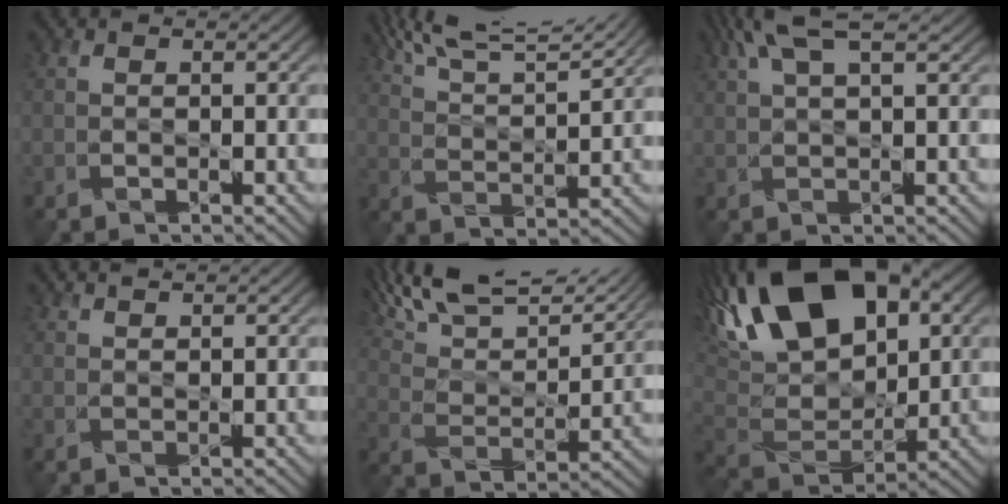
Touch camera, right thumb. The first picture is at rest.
{"total": 13.6, "force": [10.8, 2.9, 7.7], "torque": [-0.138, 0.011, 0.151]}
{"total": 5.8, "force": [3.3, 1.5, 4.5], "torque": [-0.095, 0.016, 0.067]}
{"total": 1.2, "force": [1.2, 0.1, 0.4], "torque": [-0.013, -0.003, 0.022]}
{"total": 16.7, "force": [12.9, 4.8, 9.4], "torque": [-0.209, 0.018, 0.192]}
{"total": 20.9, "force": [10.5, 11.0, 14.3], "torque": [-0.299, 0.053, 0.166]}